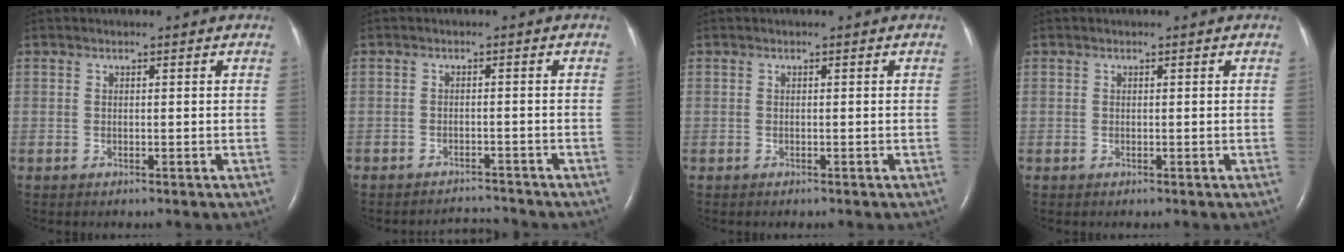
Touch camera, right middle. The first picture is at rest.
{"total": 2.9, "force": [-2.8, -0.3, -0.8], "torque": [0.009, -0.006, -0.040]}
{"total": 0.0}
{"total": 0.0}